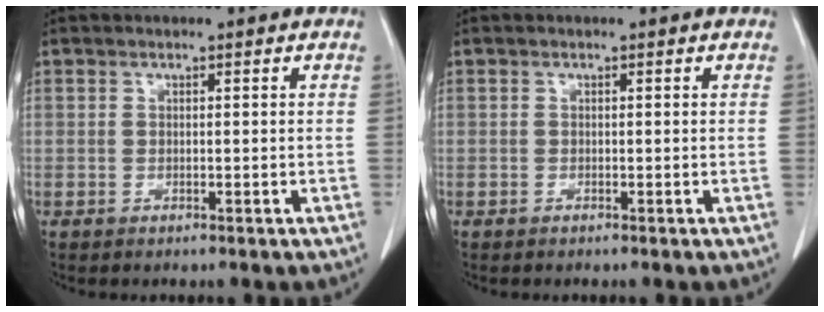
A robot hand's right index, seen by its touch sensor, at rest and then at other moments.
{"total": 0.0}